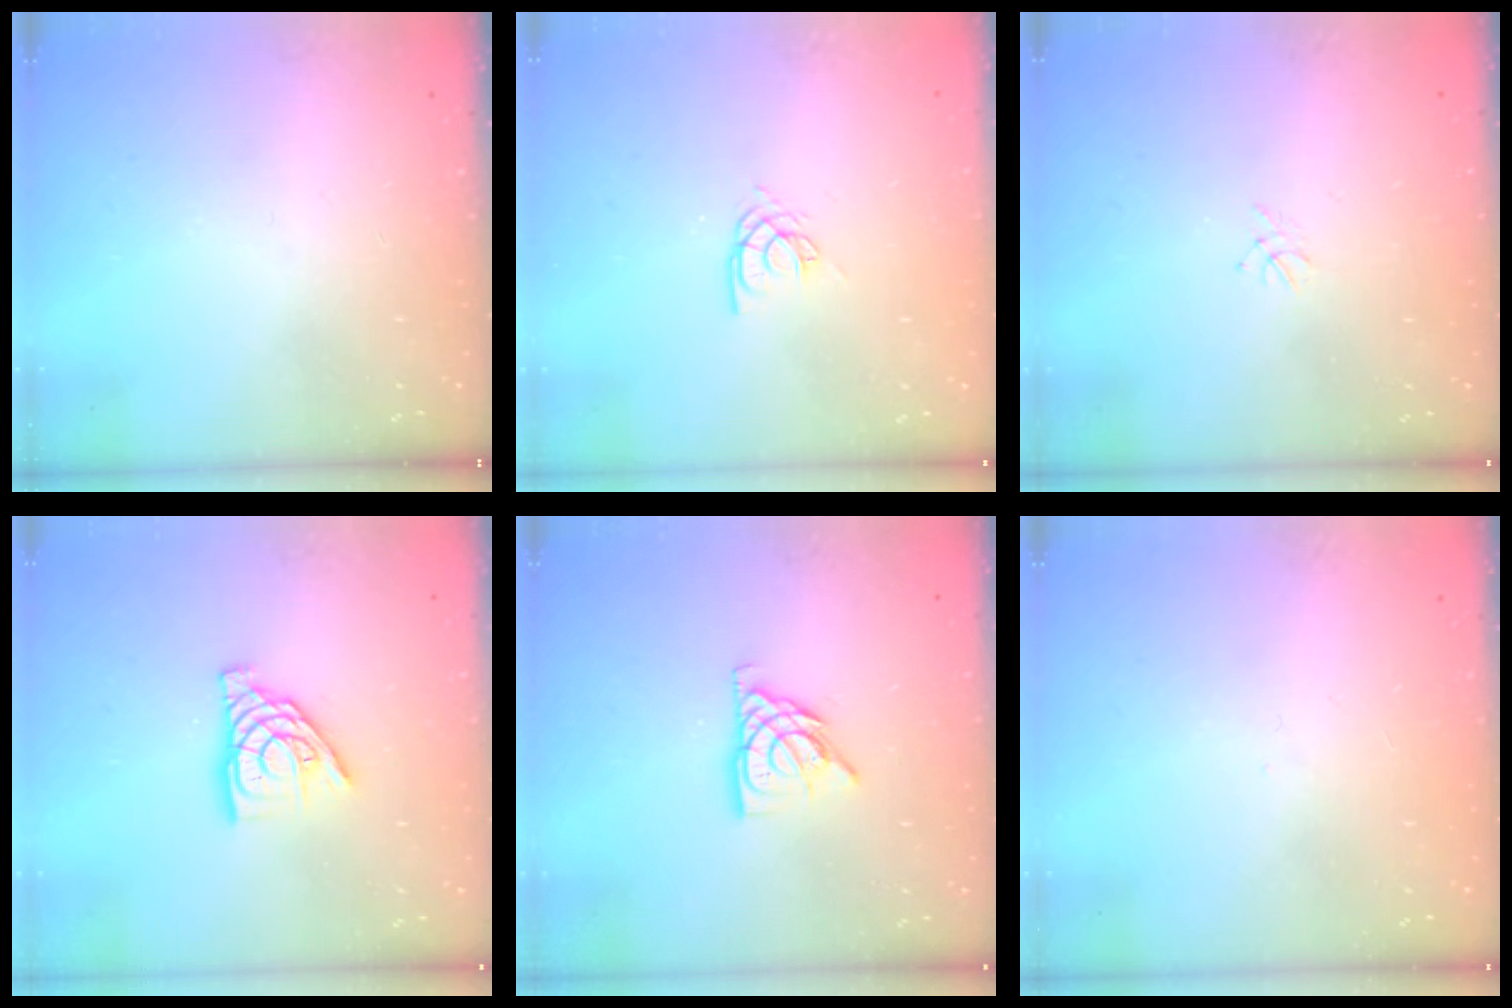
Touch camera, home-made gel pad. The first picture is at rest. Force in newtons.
{"total": 4.5, "press": 4.5, "slide": 0.3}
{"total": 1.5, "press": 1.4, "slide": 0.4}
{"total": 10.8, "press": 10.8, "slide": 0.8}
{"total": 9.0, "press": 9.0, "slide": 0.6}
{"total": 0.0}